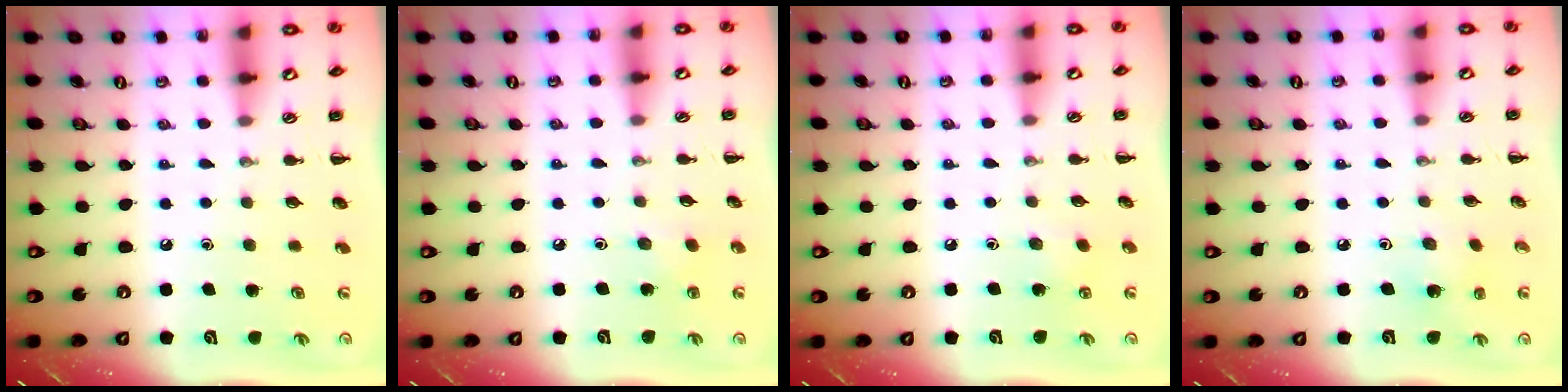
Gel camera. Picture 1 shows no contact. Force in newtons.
{"total": 3.0, "press": 2.8, "slide": 1.0}
{"total": 3.6, "press": 3.5, "slide": 1.1}
{"total": 3.0, "press": 2.8, "slide": 0.9}